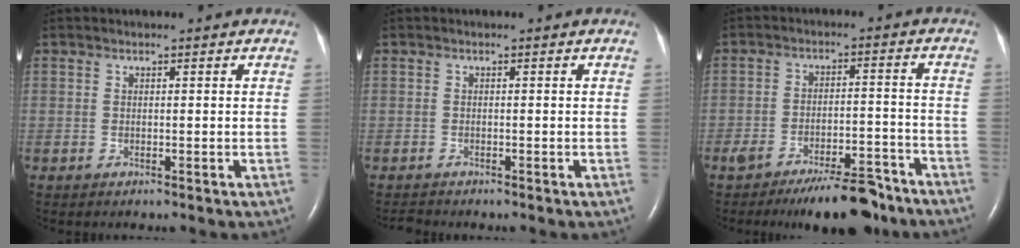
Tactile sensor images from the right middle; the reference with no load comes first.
{"total": 0.9, "force": [-0.9, 0.0, -0.1], "torque": [-0.006, -0.006, -0.013]}
{"total": 10.3, "force": [-8.5, 2.6, 5.3], "torque": [-0.068, 0.003, -0.132]}